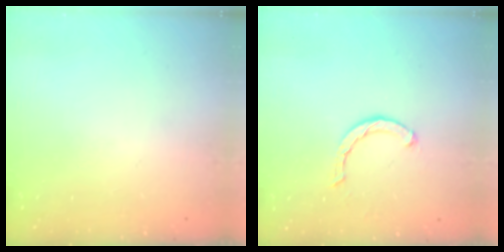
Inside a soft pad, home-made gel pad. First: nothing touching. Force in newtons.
{"total": 2.1, "press": 2.1, "slide": 0.1}